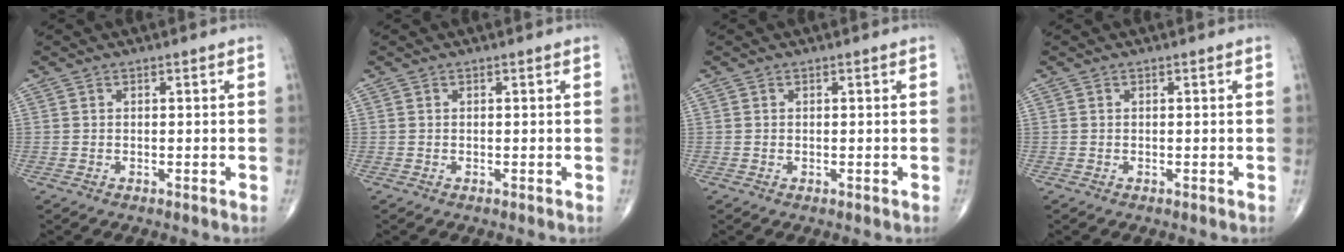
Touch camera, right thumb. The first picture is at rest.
{"total": 0.0}
{"total": 0.0}
{"total": 0.0}